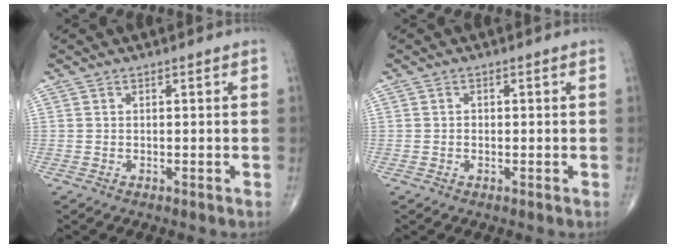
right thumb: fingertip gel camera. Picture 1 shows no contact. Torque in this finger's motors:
{"motor_torque": [-0.33, 0.12, 0.18, -0.01, -0.02]}